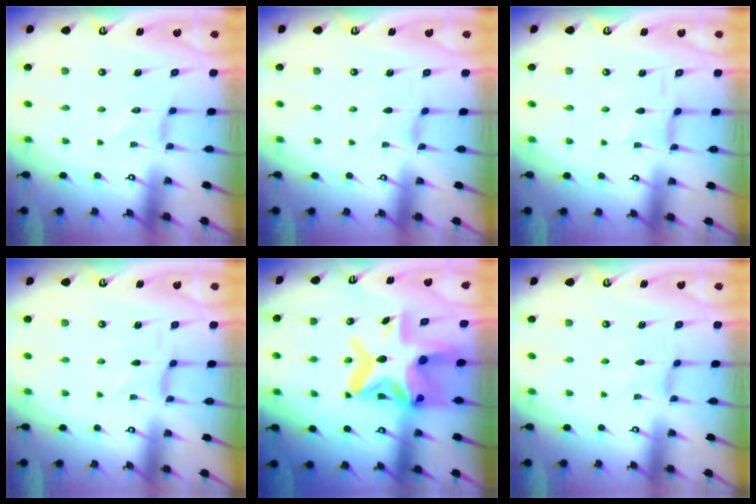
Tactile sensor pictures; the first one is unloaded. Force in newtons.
{"total": 0.6, "press": 0.6, "slide": 0.2}
{"total": 0.6, "press": 0.5, "slide": 0.2}
{"total": 0.0}
{"total": 19.4, "press": 19.3, "slide": 2.4}
{"total": 0.0}